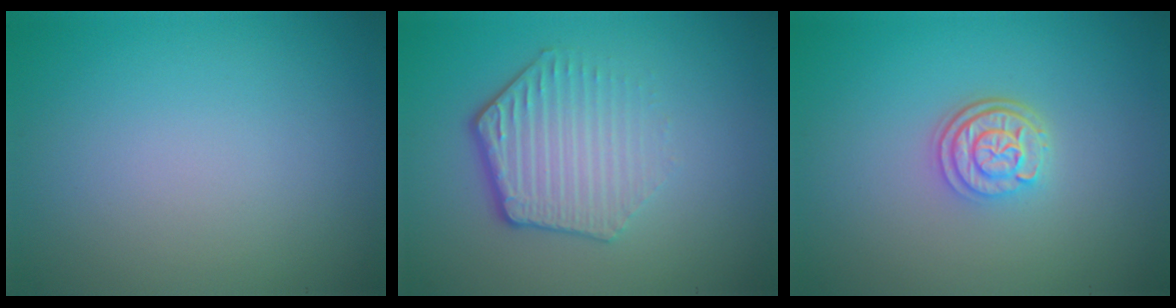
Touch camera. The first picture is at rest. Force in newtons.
{"total": 4.2, "press": 3.2, "slide": 2.7}
{"total": 2.9, "press": 2.4, "slide": 1.7}